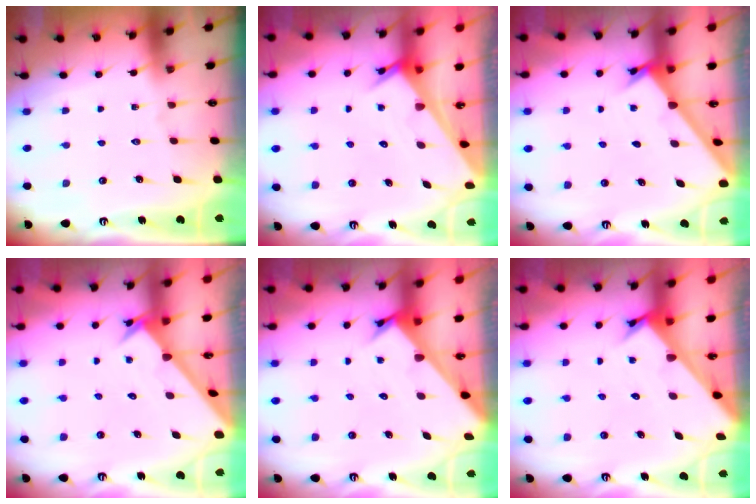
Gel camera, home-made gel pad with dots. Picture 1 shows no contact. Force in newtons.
{"total": 3.0, "press": 3.0, "slide": 0.2}
{"total": 2.0, "press": 2.0, "slide": 0.1}
{"total": 2.5, "press": 2.5, "slide": 0.2}
{"total": 2.6, "press": 2.6, "slide": 0.2}
{"total": 2.6, "press": 2.6, "slide": 0.2}